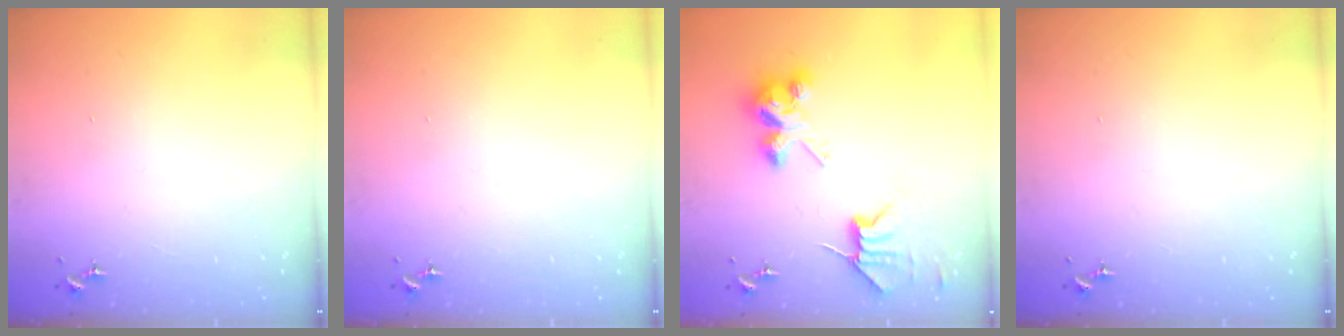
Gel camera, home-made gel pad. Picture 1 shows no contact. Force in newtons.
{"total": 0.0}
{"total": 9.2, "press": 9.2, "slide": 0.6}
{"total": 0.0}